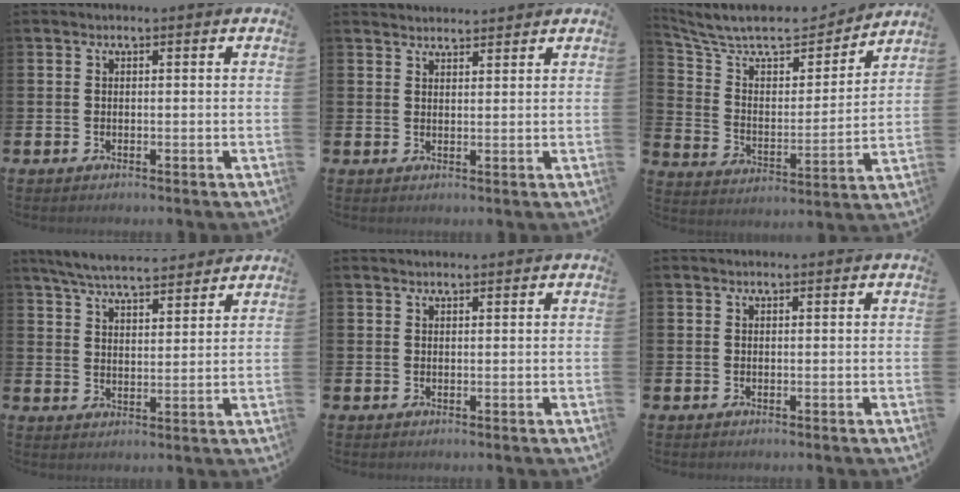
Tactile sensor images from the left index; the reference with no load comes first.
{"total": 2.4, "force": [2.4, 0.5, 0.0], "torque": [-0.005, -0.009, 0.044]}
{"total": 9.8, "force": [8.7, 3.0, 3.4], "torque": [-0.107, -0.061, 0.146]}
{"total": 6.3, "force": [6.1, 0.8, 1.6], "torque": [-0.049, -0.028, 0.108]}
{"total": 0.9, "force": [0.8, 0.1, 0.1], "torque": [0.005, -0.003, 0.014]}
{"total": 0.0}